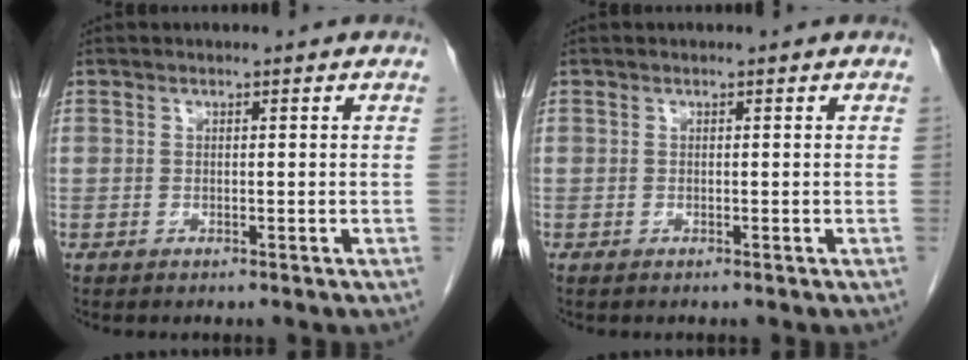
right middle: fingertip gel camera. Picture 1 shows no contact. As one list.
[{"total": 0.0}]